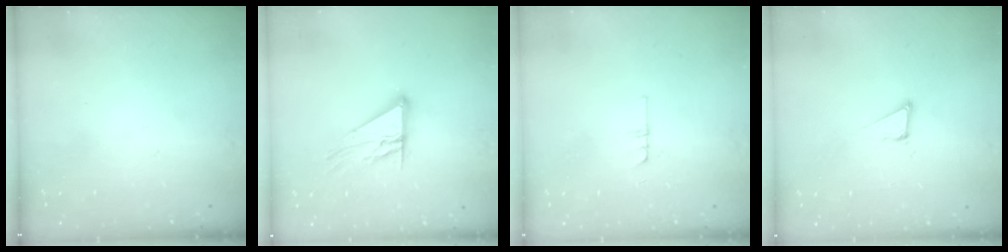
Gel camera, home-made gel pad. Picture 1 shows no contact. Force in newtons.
{"total": 11.7, "press": 11.7, "slide": 0.9}
{"total": 4.8, "press": 4.8, "slide": 0.4}
{"total": 3.8, "press": 3.7, "slide": 0.2}